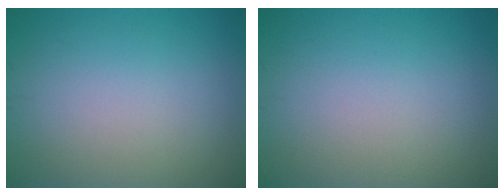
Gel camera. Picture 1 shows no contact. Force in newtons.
{"total": 0.0}